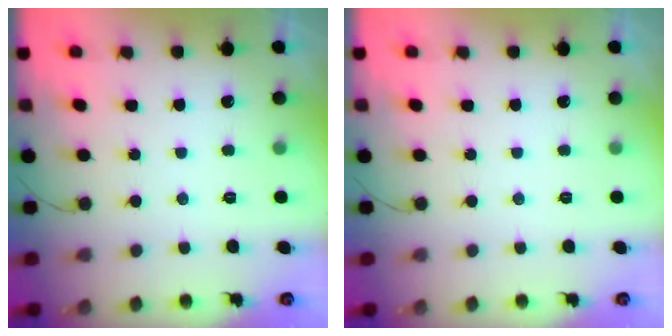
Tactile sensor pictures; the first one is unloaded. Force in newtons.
{"total": 0.0}